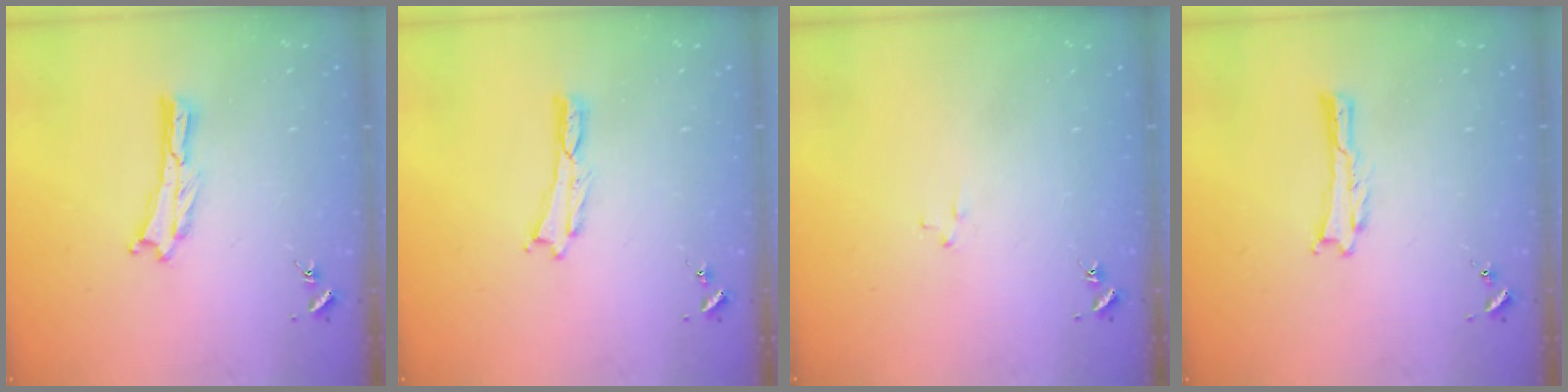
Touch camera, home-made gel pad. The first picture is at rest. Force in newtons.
{"total": 0.0}
{"total": 1.8, "press": 1.8, "slide": 0.1}
{"total": 0.0}